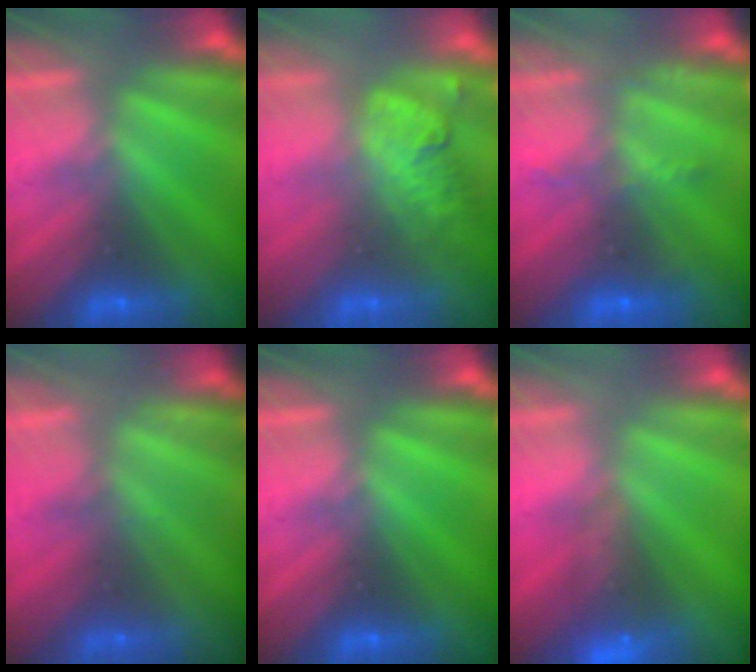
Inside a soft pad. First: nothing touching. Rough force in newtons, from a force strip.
{"total": 2.8}
{"total": 2.3}
{"total": 2.3}
{"total": 0.0}
{"total": 12.7}